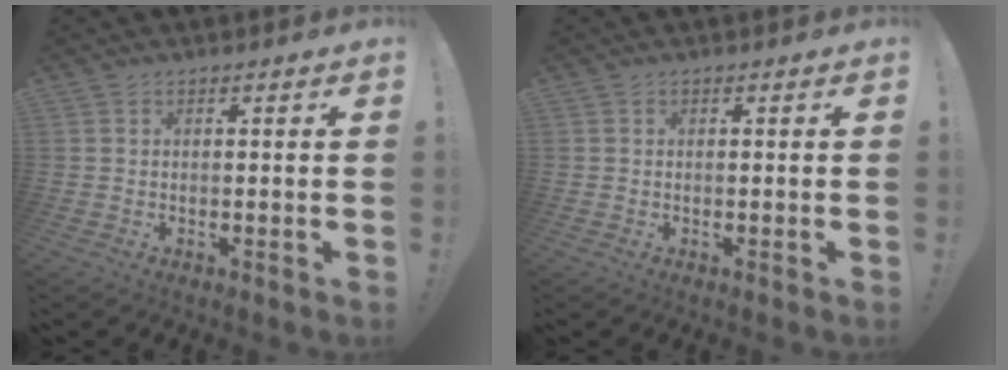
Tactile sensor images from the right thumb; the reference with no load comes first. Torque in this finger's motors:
{"motor_torque": [-0.28, 0.22, 0.11, -0.02, -0.02]}